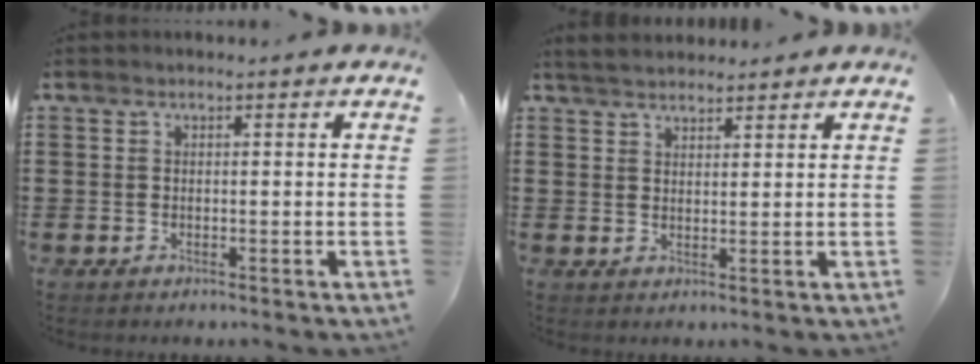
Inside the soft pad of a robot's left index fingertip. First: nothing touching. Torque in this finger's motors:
{"motor_torque": [0.38, -0.35, 0.09, 0.03]}